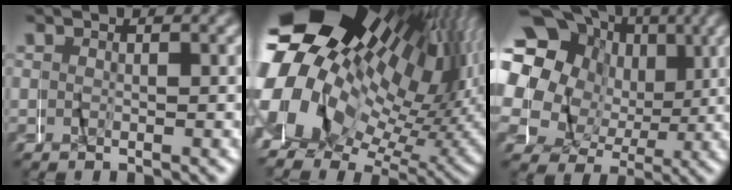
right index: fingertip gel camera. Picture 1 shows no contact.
{"total": 30.8, "force": [3.8, 21.8, 21.3], "torque": [-0.308, 0.003, 0.032]}
{"total": 14.4, "force": [2.2, 12.0, 7.6], "torque": [-0.164, -0.006, 0.024]}